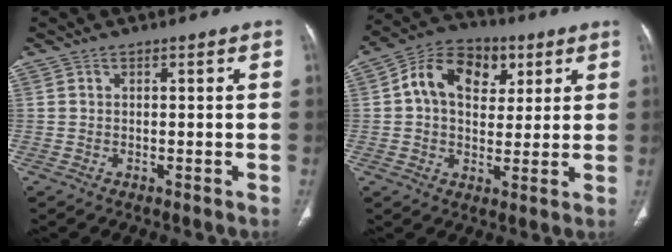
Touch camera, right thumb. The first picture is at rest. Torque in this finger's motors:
{"motor_torque": [0.04, 2.39, 0.87, 0.05, 0.09]}